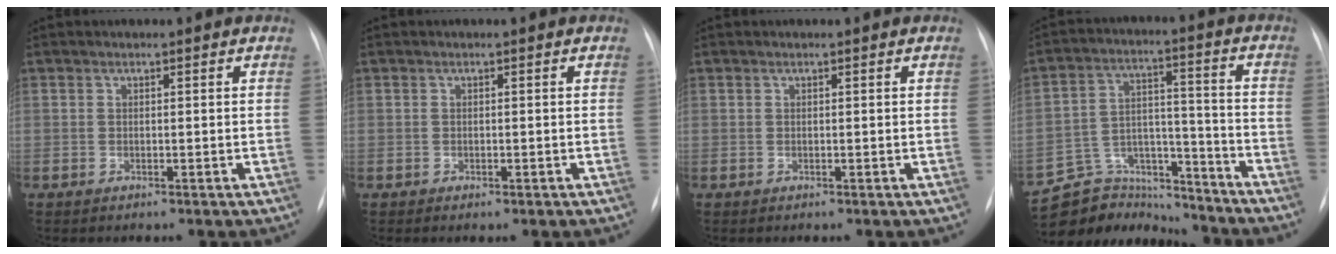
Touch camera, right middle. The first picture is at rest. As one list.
[{"total": 0.6, "force": [-0.4, 0.2, 0.4], "torque": [-0.006, 0.000, -0.004]}, {"total": 0.0}, {"total": 13.4, "force": [-12.6, 4.6, 0.3], "torque": [-0.003, 0.065, -0.202]}]